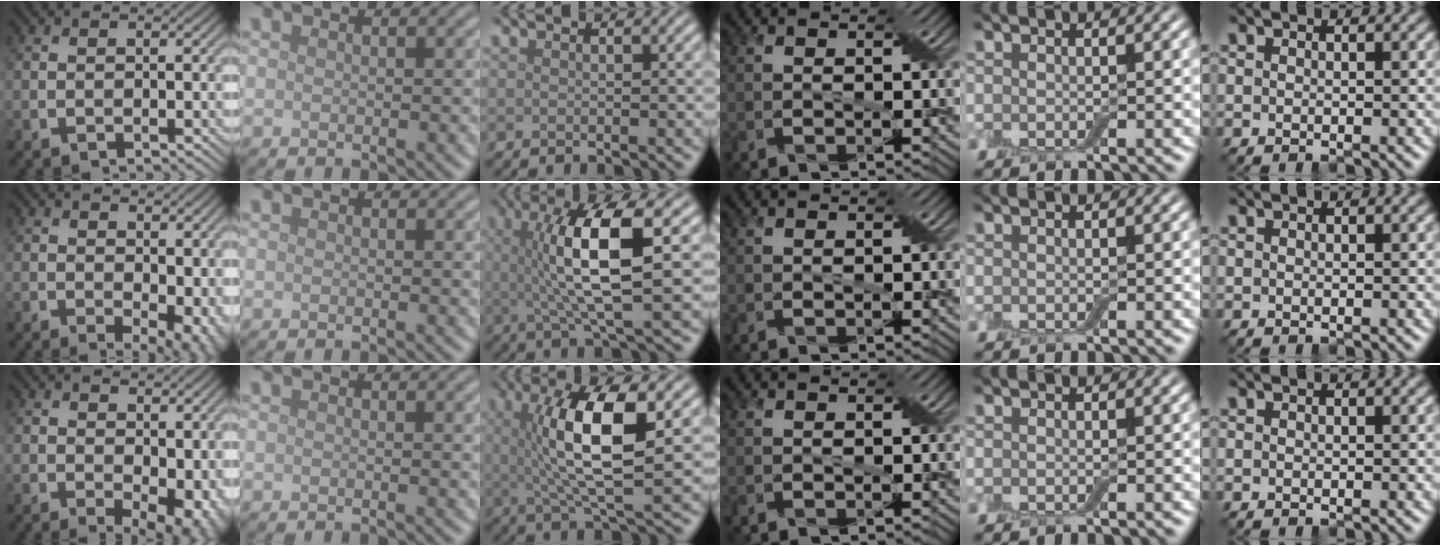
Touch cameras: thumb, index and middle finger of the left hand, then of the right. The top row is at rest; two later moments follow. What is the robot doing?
{"motion": "pour", "object": "bottle"}